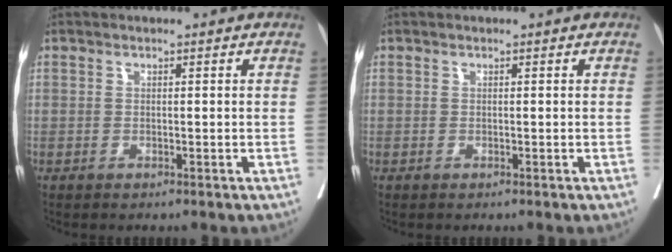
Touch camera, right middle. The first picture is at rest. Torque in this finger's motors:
{"motor_torque": [0.00, 0.00, 0.00, 0.00]}